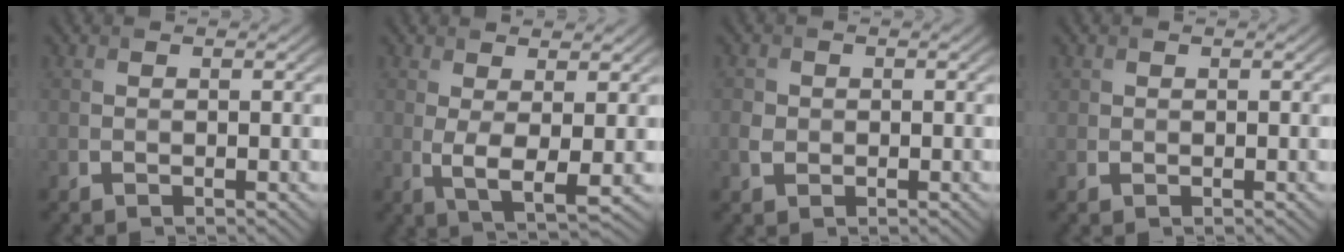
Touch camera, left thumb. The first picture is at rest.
{"total": 3.9, "force": [0.7, 0.9, 3.7], "torque": [-0.080, -0.011, 0.016]}
{"total": 1.6, "force": [-0.3, 1.5, 0.6], "torque": [-0.015, -0.004, -0.009]}
{"total": 0.8, "force": [0.3, 0.7, 0.1], "torque": [-0.001, -0.004, 0.007]}